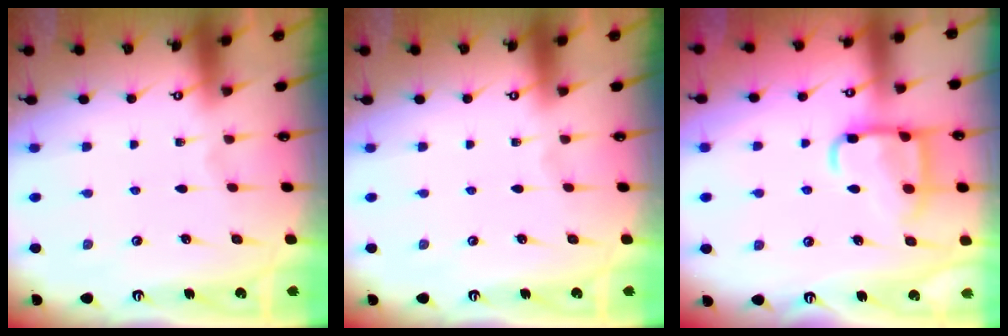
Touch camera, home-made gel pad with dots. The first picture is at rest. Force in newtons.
{"total": 0.0}
{"total": 14.2, "press": 14.1, "slide": 1.4}